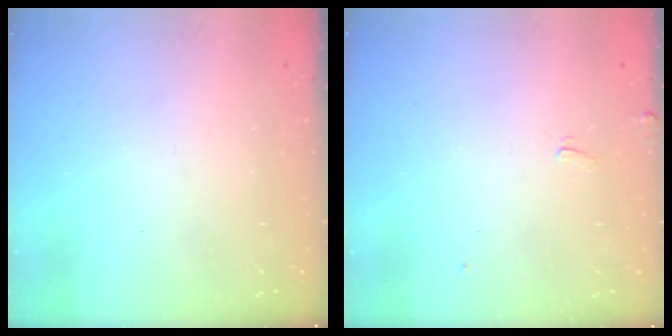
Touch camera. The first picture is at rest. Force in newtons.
{"total": 1.2, "press": 1.0, "slide": 0.6}